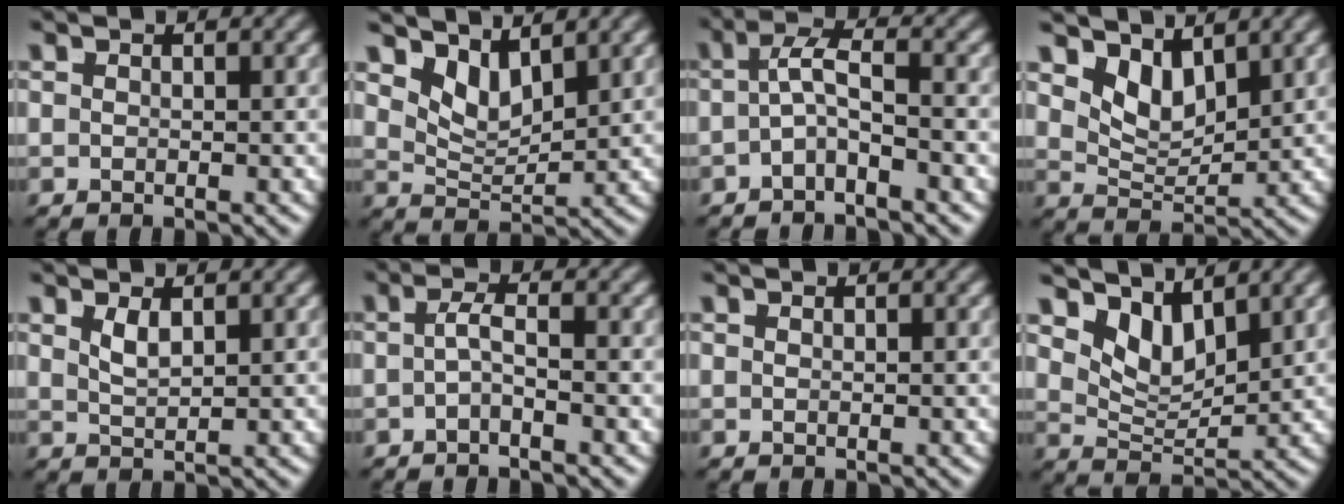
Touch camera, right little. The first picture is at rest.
{"total": 4.9, "force": [2.6, 2.6, 3.2], "torque": [-0.053, -0.009, 0.046]}
{"total": 2.5, "force": [-0.7, 0.8, 2.2], "torque": [-0.041, -0.004, -0.015]}
{"total": 4.9, "force": [2.4, 2.7, 3.3], "torque": [-0.050, -0.011, 0.044]}
{"total": 1.3, "force": [0.7, -0.5, 1.0], "torque": [-0.011, -0.008, 0.023]}
{"total": 1.6, "force": [-1.0, -0.3, 1.2], "torque": [-0.022, -0.007, -0.015]}
{"total": 0.0}
{"total": 6.0, "force": [2.9, 3.5, 3.9], "torque": [-0.069, -0.014, 0.051]}